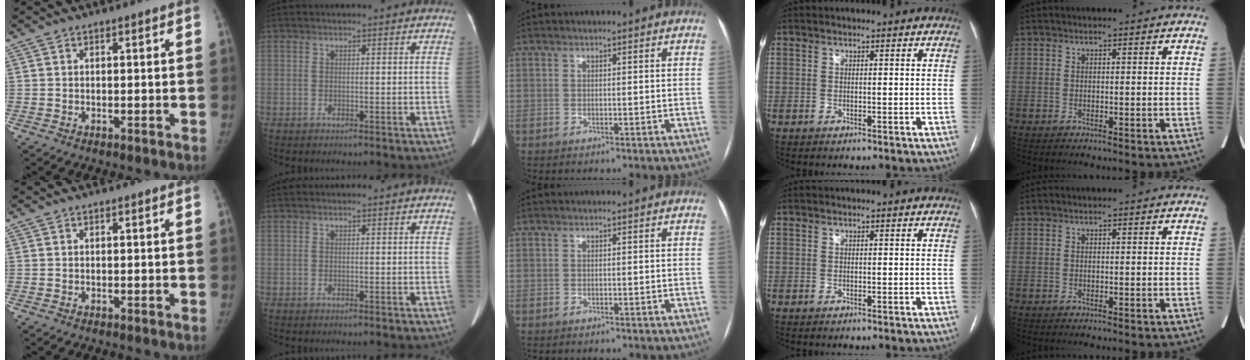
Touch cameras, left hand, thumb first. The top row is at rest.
{}